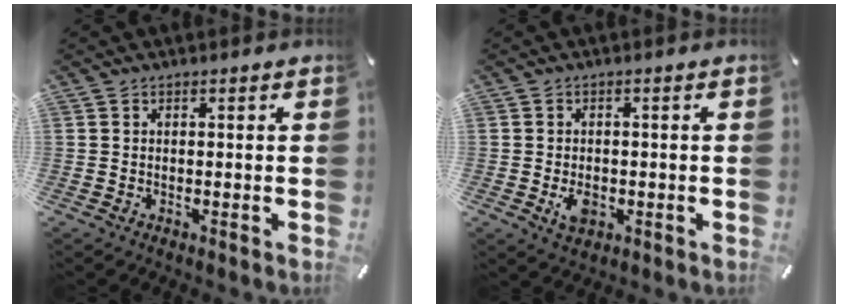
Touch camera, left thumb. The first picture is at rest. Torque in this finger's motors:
{"motor_torque": [-0.01, 0.01, 0.10, -0.02, 0.00]}